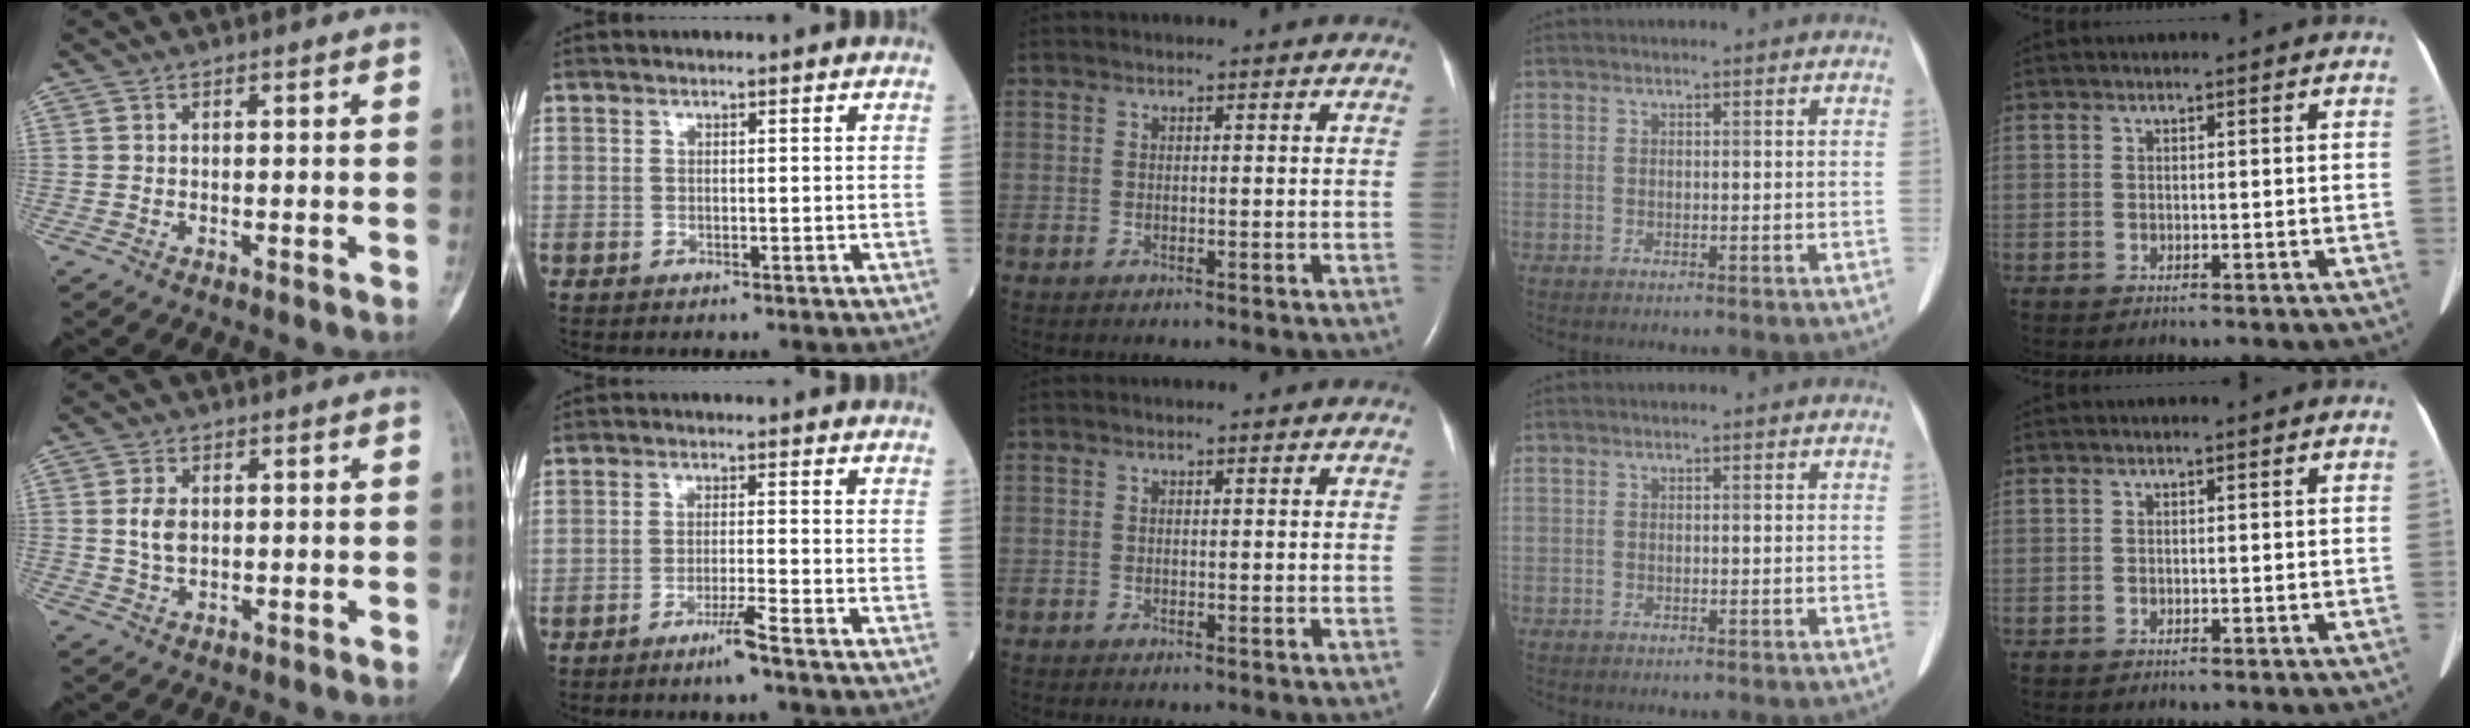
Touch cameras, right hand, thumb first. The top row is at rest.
{"thumb": {"total": 3.8, "force": [0.4, 2.5, 2.8], "torque": [-0.052, 0.001, 0.009]}, "index": {"total": 3.7, "force": [-2.5, -0.7, 2.6], "torque": [-0.050, -0.007, -0.051]}}